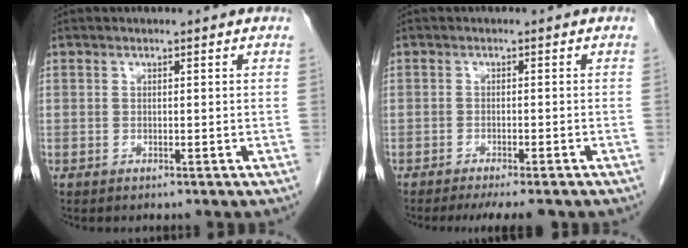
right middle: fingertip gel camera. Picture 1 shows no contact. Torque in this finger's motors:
{"motor_torque": [0.62, -0.41, 0.09, 0.04]}